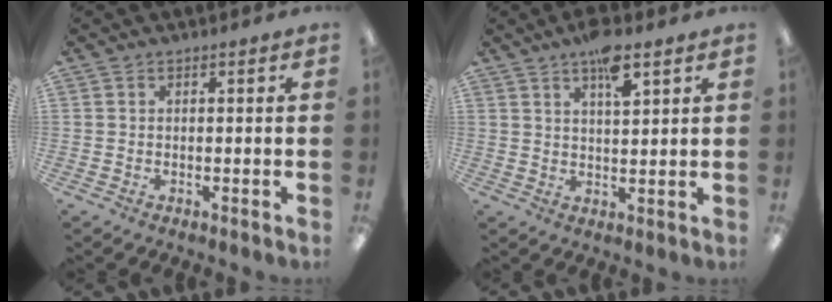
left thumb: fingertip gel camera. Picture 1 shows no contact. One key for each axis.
{"total": 6.8, "fx": 4.6, "fy": 1.9, "fz": 4.7, "tx": -0.071, "ty": -0.023, "tz": 0.073}